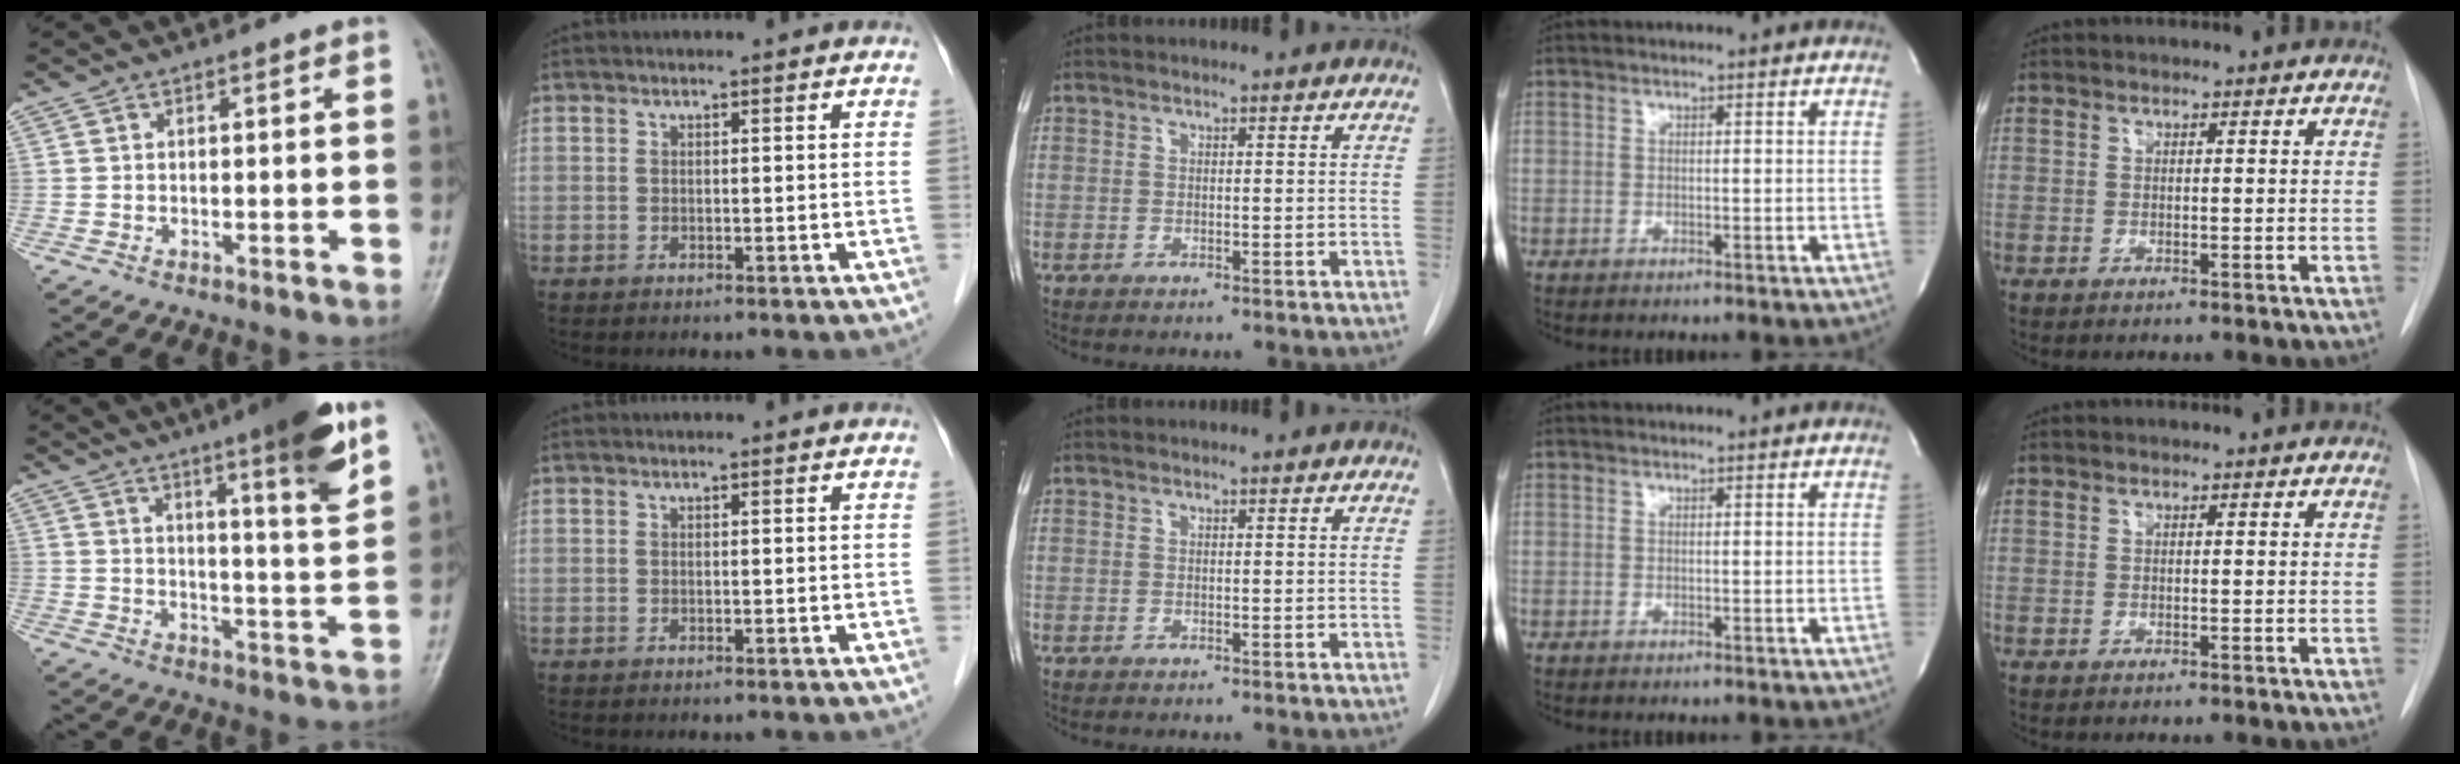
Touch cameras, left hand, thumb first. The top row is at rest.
{"thumb": {"total": 13.4, "force": [8.0, 1.2, 10.7], "torque": [-0.144, -0.044, 0.115]}}